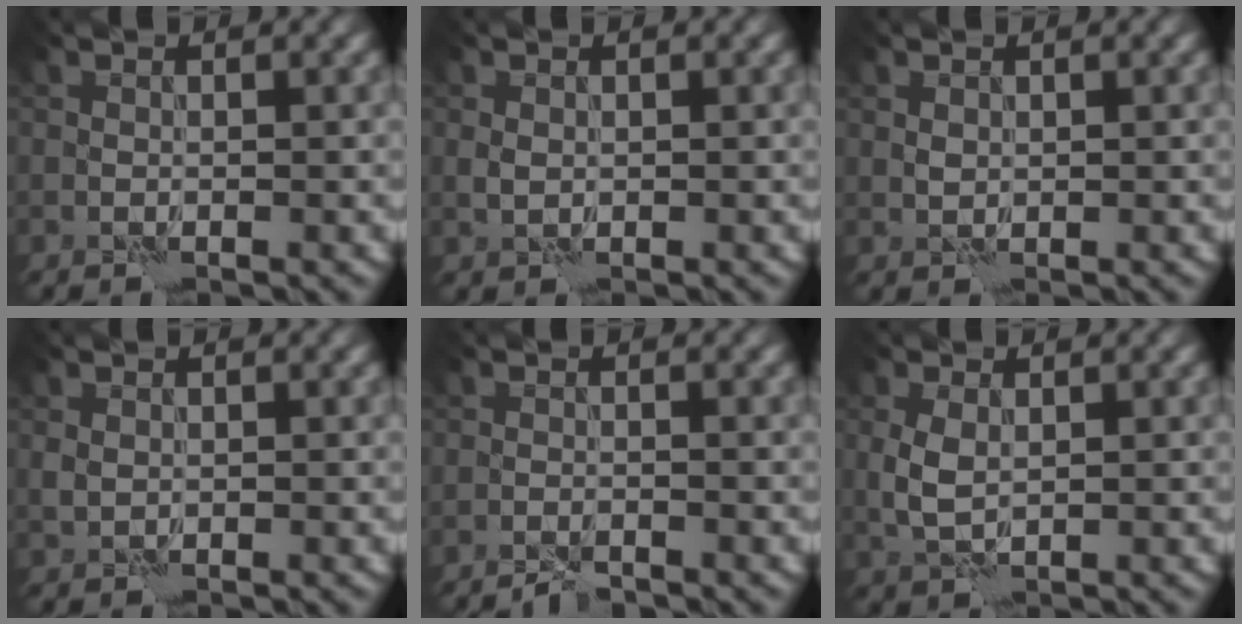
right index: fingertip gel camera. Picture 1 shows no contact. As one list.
[{"total": 0.7, "force": [0.2, 0.6, 0.3], "torque": [-0.007, -0.002, 0.003]}, {"total": 0.6, "force": [0.4, 0.4, 0.2], "torque": [-0.007, 0.000, 0.007]}, {"total": 0.9, "force": [0.2, 0.8, 0.3], "torque": [-0.008, -0.002, 0.003]}, {"total": 1.5, "force": [-1.3, 0.0, 0.6], "torque": [-0.014, 0.001, -0.029]}, {"total": 2.5, "force": [0.2, 1.5, 2.0], "torque": [-0.050, 0.001, 0.005]}]